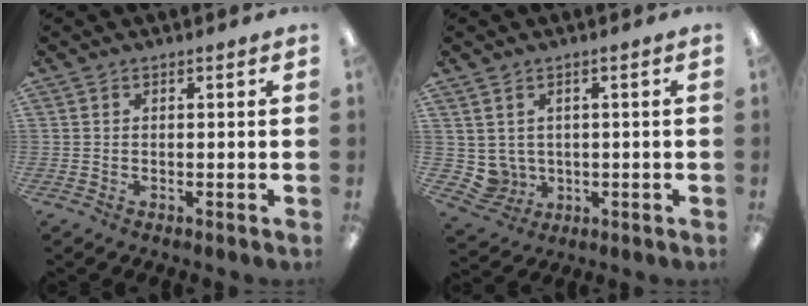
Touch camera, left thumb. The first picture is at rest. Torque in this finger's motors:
{"motor_torque": [-0.19, 0.21, 0.26, -0.49, 0.00]}